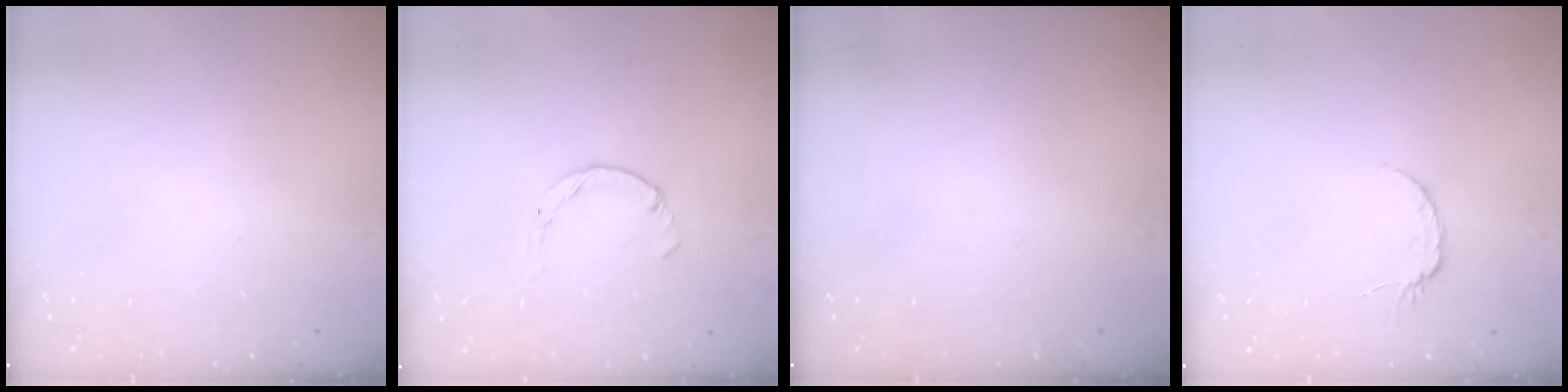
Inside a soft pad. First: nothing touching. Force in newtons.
{"total": 0.0}
{"total": 0.0}
{"total": 5.3, "press": 5.2, "slide": 0.6}